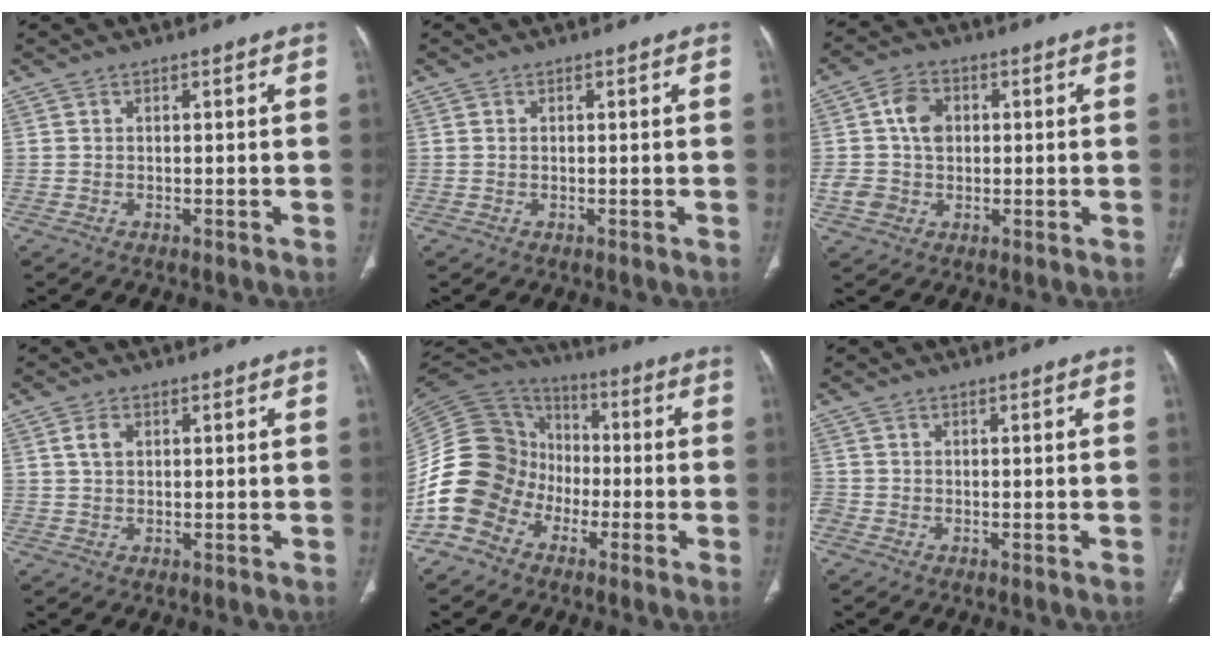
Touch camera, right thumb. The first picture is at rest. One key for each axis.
{"total": 0.0}
{"total": 7.9, "fx": 1.0, "fy": 6.2, "fz": 4.7, "tx": -0.063, "ty": 0.010, "tz": 0.018}
{"total": 2.4, "fx": 0.8, "fy": 1.6, "fz": 1.7, "tx": -0.028, "ty": 0.004, "tz": 0.016}
{"total": 17.5, "fx": -6.5, "fy": 14.4, "fz": 7.4, "tx": -0.133, "ty": 0.069, "tz": -0.128}
{"total": 1.5, "fx": -0.8, "fy": 1.1, "fz": 0.7, "tx": -0.020, "ty": -0.001, "tz": -0.022}